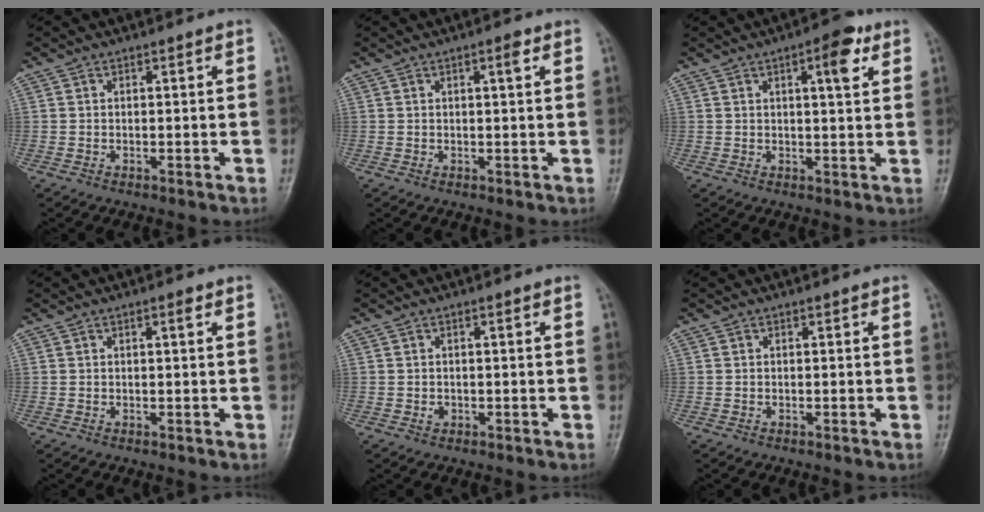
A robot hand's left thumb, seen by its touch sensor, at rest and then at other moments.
{"total": 1.8, "force": [0.8, 0.3, 1.6], "torque": [-0.027, -0.001, 0.012]}
{"total": 6.2, "force": [2.8, 1.9, 5.1], "torque": [-0.063, -0.007, 0.035]}
{"total": 1.2, "force": [0.6, 0.2, 1.0], "torque": [-0.018, 0.000, 0.007]}
{"total": 1.0, "force": [-0.2, 0.8, 0.5], "torque": [-0.004, 0.004, -0.001]}
{"total": 0.0}